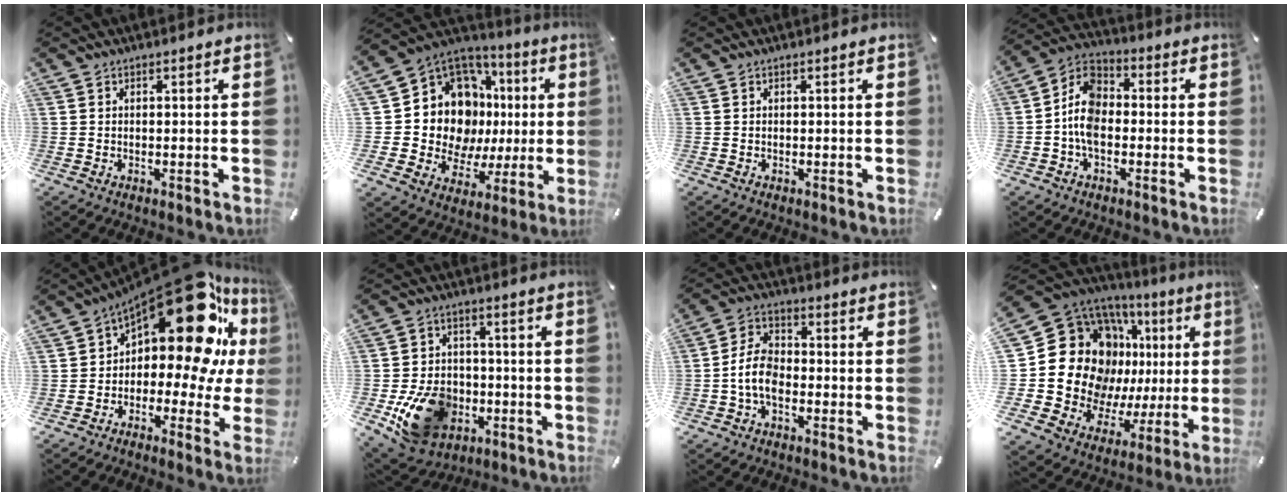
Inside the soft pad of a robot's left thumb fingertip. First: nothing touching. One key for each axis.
{"total": 15.4, "fx": 2.5, "fy": 13.1, "fz": 7.7, "tx": -0.157, "ty": -0.044, "tz": 0.063}
{"total": 0.0}
{"total": 9.3, "fx": -2.1, "fy": 6.2, "fz": 6.5, "tx": -0.146, "ty": 0.010, "tz": -0.042}
{"total": 23.1, "fx": 10.2, "fy": 11.2, "fz": 17.5, "tx": -0.249, "ty": -0.081, "tz": 0.172}
{"total": 15.5, "fx": -5.5, "fy": 11.8, "fz": 8.4, "tx": -0.158, "ty": 0.035, "tz": -0.086}
{"total": 7.9, "fx": -2.6, "fy": 5.0, "fz": 5.5, "tx": -0.116, "ty": 0.015, "tz": -0.049}
{"total": 25.2, "fx": 5.8, "fy": 18.9, "fz": 15.7, "tx": -0.260, "ty": -0.057, "tz": 0.145}